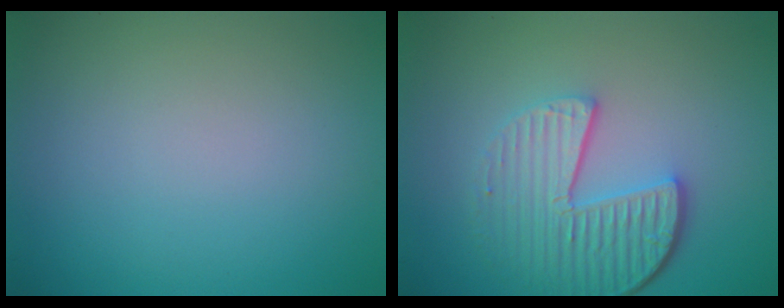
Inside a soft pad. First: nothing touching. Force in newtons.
{"total": 5.5, "press": 4.1, "slide": 3.6}